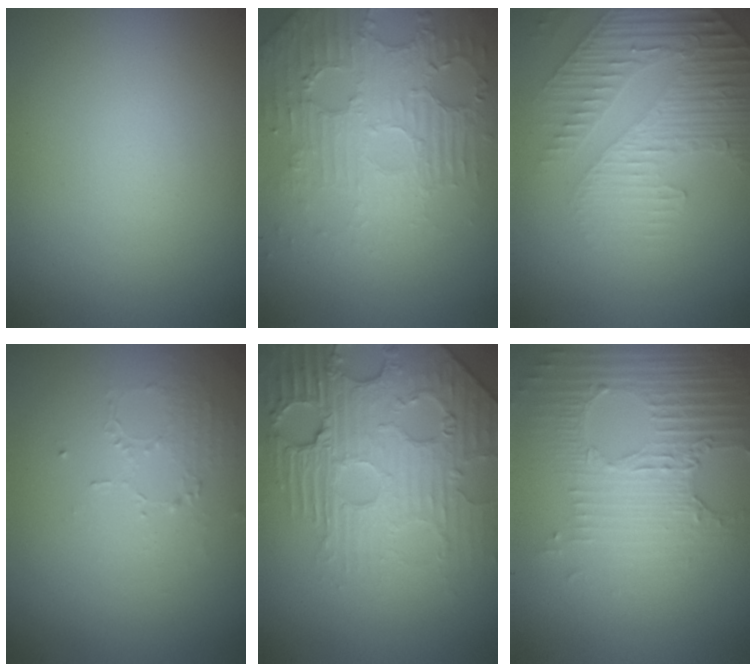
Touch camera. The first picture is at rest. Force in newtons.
{"total": 5.4, "press": 3.6, "slide": 4.0}
{"total": 4.7, "press": 3.3, "slide": 3.4}
{"total": 1.3, "press": 0.6, "slide": 1.1}
{"total": 8.2, "press": 6.0, "slide": 5.6}
{"total": 5.3, "press": 3.3, "slide": 4.1}